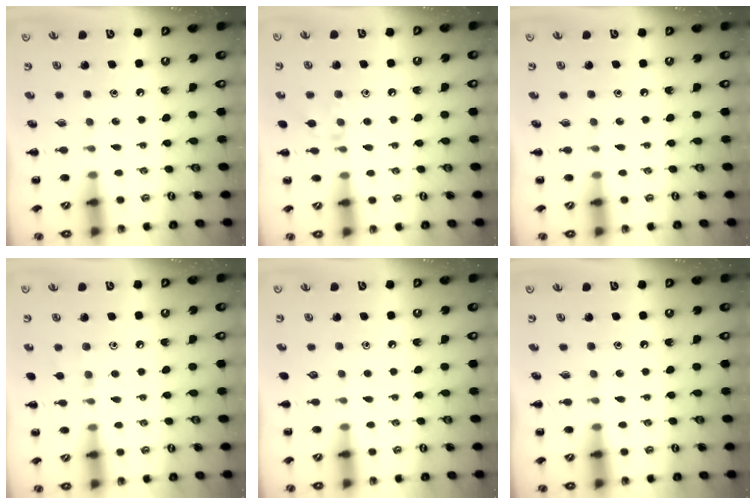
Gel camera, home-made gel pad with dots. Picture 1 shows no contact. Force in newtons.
{"total": 7.1, "press": 7.0, "slide": 1.1}
{"total": 0.0}
{"total": 4.9, "press": 4.6, "slide": 1.7}
{"total": 0.0}
{"total": 0.0}